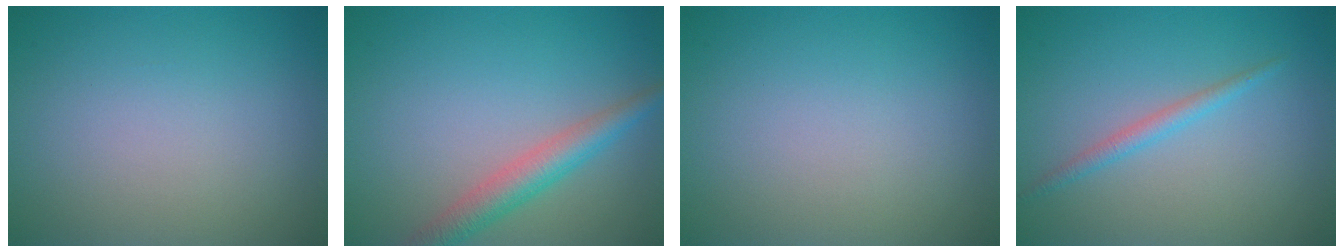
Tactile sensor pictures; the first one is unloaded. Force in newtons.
{"total": 3.6, "press": 3.6, "slide": 0.2}
{"total": 0.0}
{"total": 1.4, "press": 1.4, "slide": 0.1}